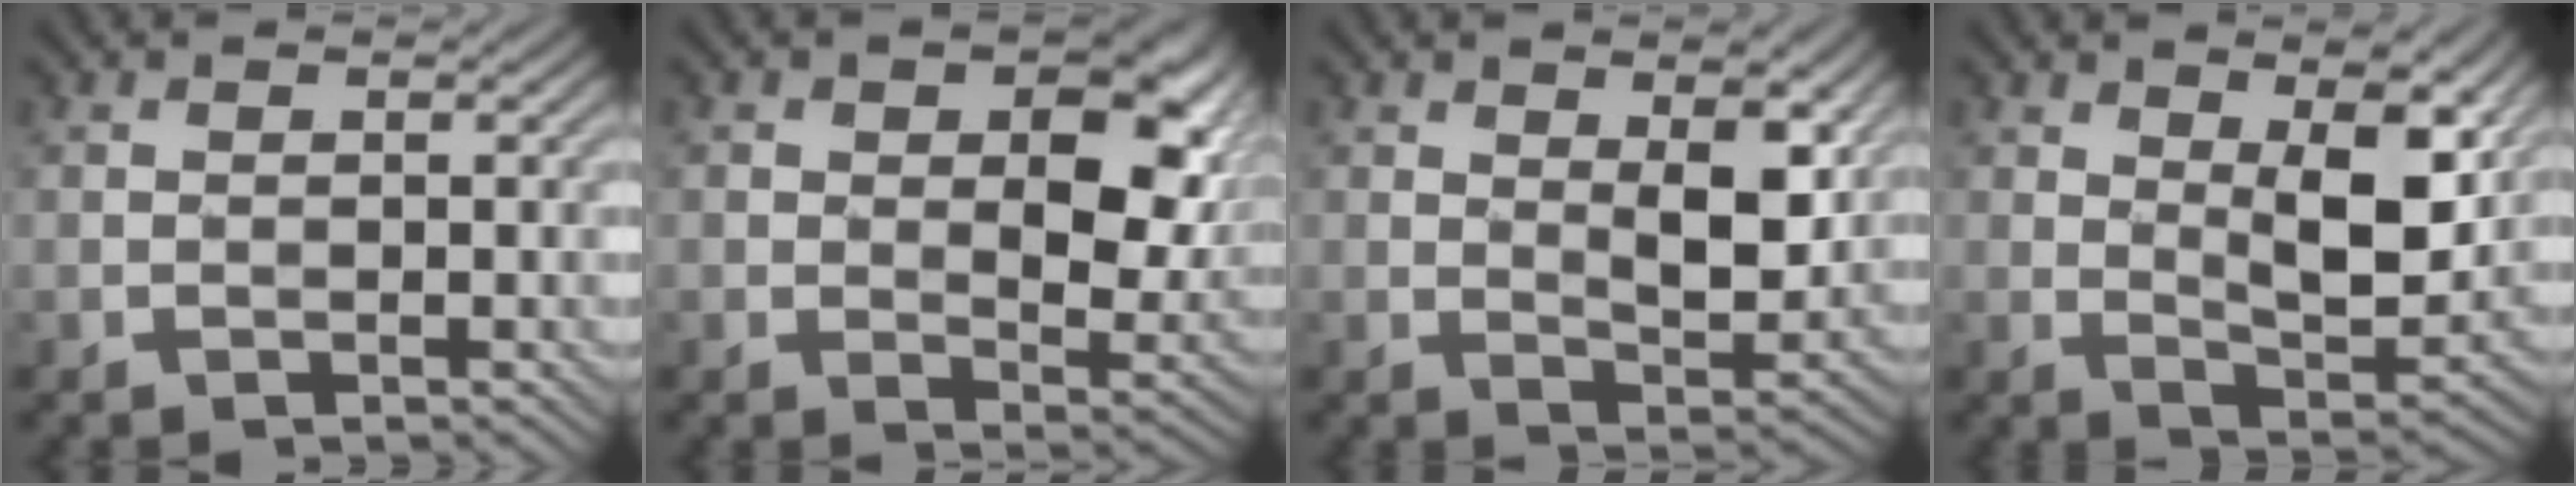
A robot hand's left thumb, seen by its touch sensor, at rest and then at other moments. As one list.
[{"total": 10.9, "force": [1.8, 6.3, 8.7], "torque": [-0.134, -0.011, 0.032]}, {"total": 6.6, "force": [2.5, 3.0, 5.4], "torque": [-0.094, -0.006, 0.045]}, {"total": 10.5, "force": [4.5, 4.3, 8.4], "torque": [-0.150, -0.009, 0.071]}]